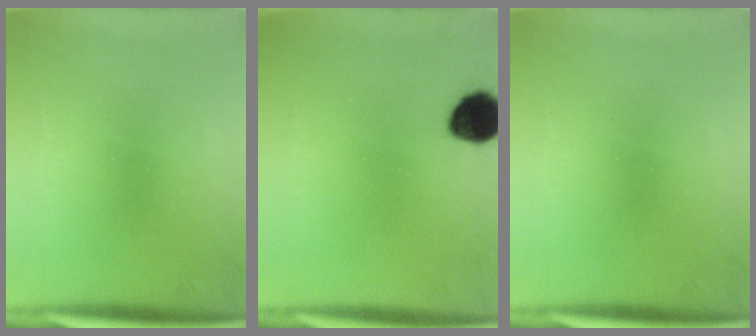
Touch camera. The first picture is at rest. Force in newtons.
{"total": 8.6}
{"total": 0.0}